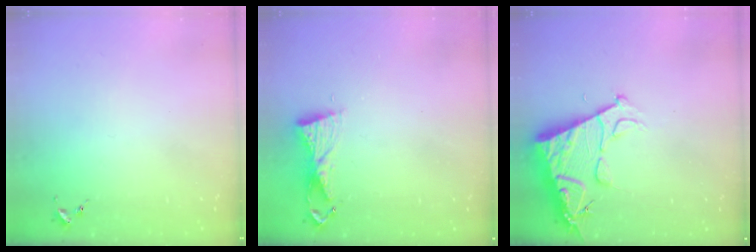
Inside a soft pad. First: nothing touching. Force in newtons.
{"total": 6.2, "press": 6.1, "slide": 0.6}
{"total": 13.0, "press": 12.9, "slide": 1.3}